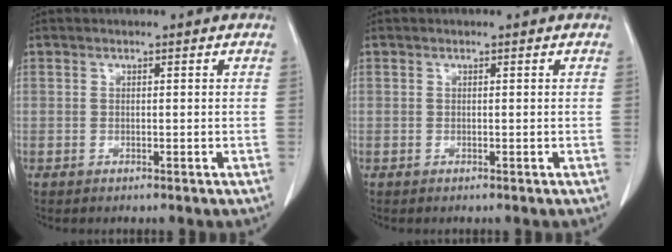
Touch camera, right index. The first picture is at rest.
{"total": 0.0}